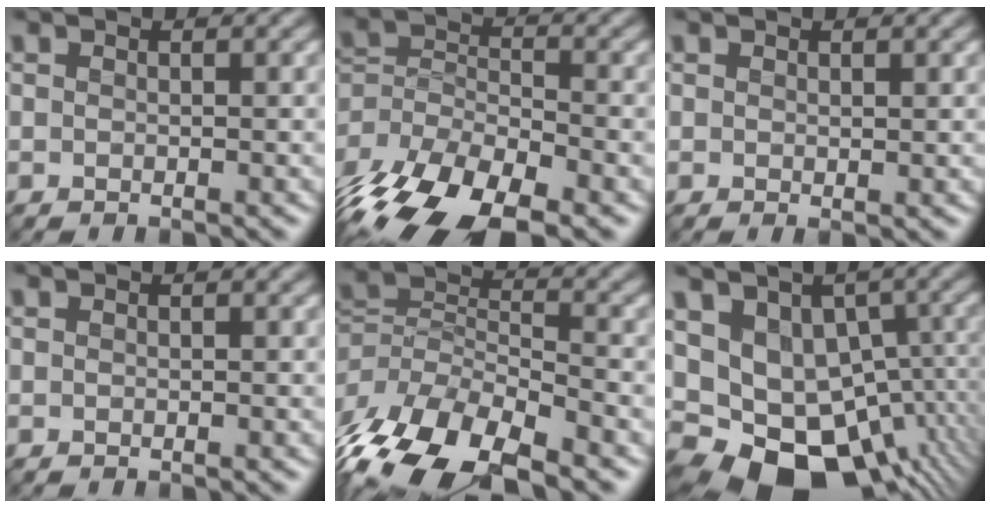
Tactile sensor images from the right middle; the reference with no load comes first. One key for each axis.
{"total": 12.7, "fx": -8.6, "fy": 5.4, "fz": 7.6, "tx": -0.156, "ty": -0.012, "tz": -0.155}
{"total": 0.5, "fx": 0.3, "fy": 0.3, "fz": 0.4, "tx": -0.006, "ty": -0.002, "tz": 0.007}
{"total": 0.0}
{"total": 11.8, "fx": -7.4, "fy": 5.1, "fz": 7.7, "tx": -0.162, "ty": -0.011, "tz": -0.134}
{"total": 14.4, "fx": -2.8, "fy": 10.4, "fz": 9.6, "tx": -0.141, "ty": -0.022, "tz": -0.012}